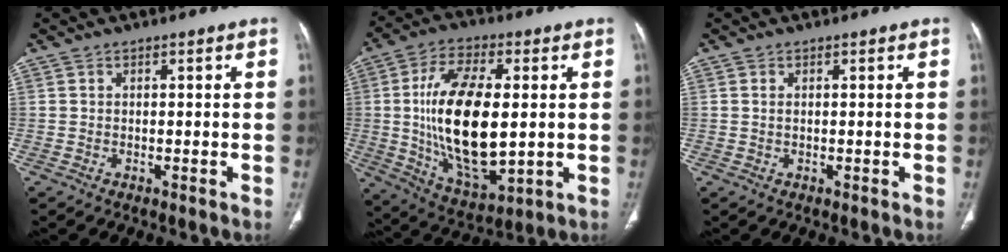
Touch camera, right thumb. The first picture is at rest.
{"total": 21.2, "force": [0.5, 9.9, 18.7], "torque": [-0.338, -0.012, 0.021]}
{"total": 0.7, "force": [0.2, 0.3, 0.6], "torque": [-0.016, 0.002, 0.006]}